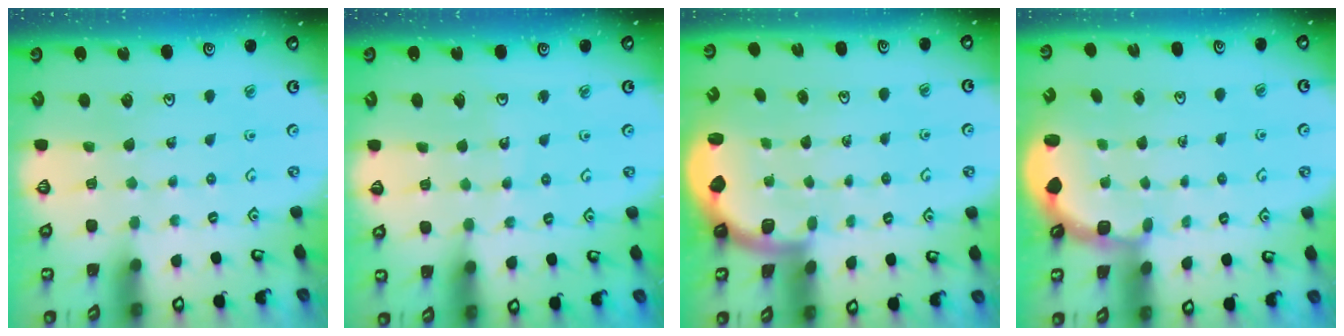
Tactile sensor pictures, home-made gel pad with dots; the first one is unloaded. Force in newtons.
{"total": 3.4, "press": 3.4, "slide": 0.2}
{"total": 2.0, "press": 2.0, "slide": 0.5}
{"total": 2.7, "press": 2.1, "slide": 1.7}